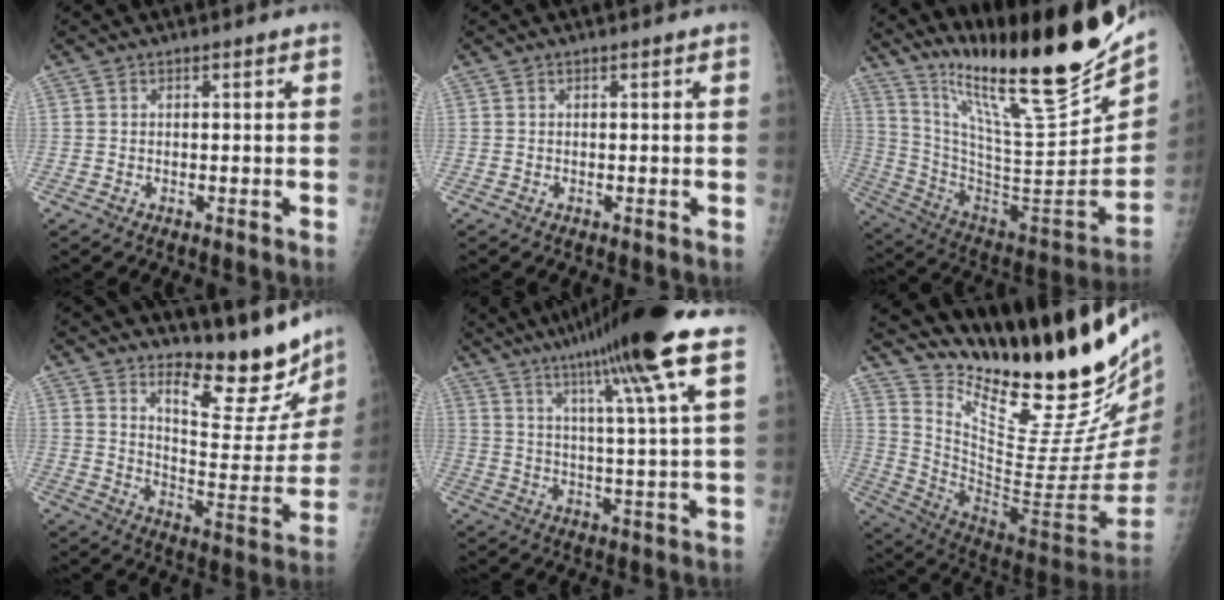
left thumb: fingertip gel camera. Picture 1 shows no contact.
{"total": 0.0}
{"total": 30.0, "force": [23.5, 3.5, 18.2], "torque": [-0.275, -0.141, 0.386]}
{"total": 16.6, "force": [14.1, 4.1, 7.6], "torque": [-0.064, -0.136, 0.203]}
{"total": 19.7, "force": [12.5, -0.1, 15.3], "torque": [-0.228, -0.034, 0.184]}
{"total": 31.4, "force": [24.2, 6.2, 18.9], "torque": [-0.271, -0.168, 0.372]}